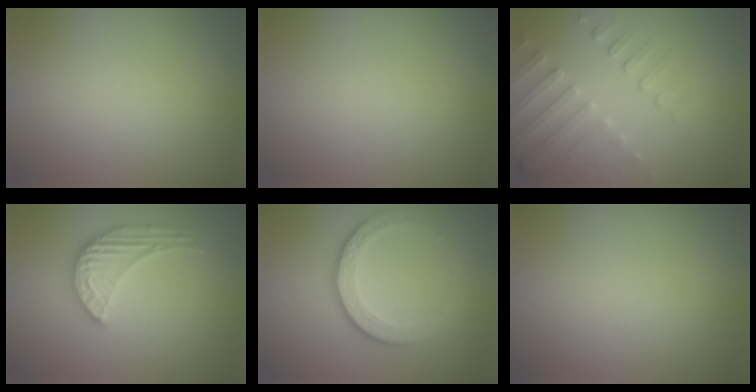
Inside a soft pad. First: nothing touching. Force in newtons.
{"total": 0.0}
{"total": 3.8, "press": 3.6, "slide": 1.1}
{"total": 3.5, "press": 3.5, "slide": 0.4}
{"total": 4.3, "press": 3.0, "slide": 3.1}
{"total": 0.0}